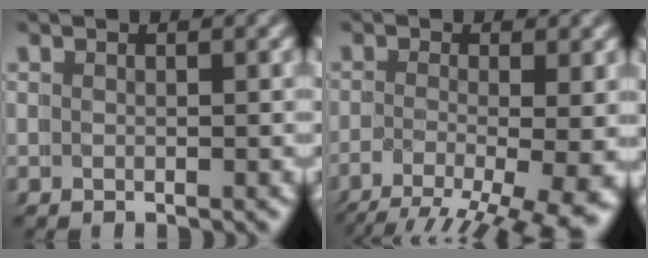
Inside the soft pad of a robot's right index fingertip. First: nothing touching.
{"total": 7.7, "force": [-2.3, 2.5, 6.9], "torque": [-0.099, -0.030, -0.023]}